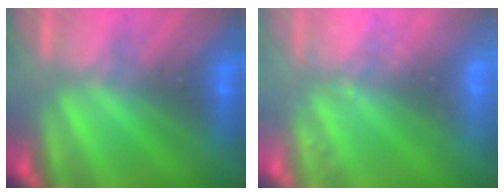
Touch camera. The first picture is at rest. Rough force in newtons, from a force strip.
{"total": 2.4}